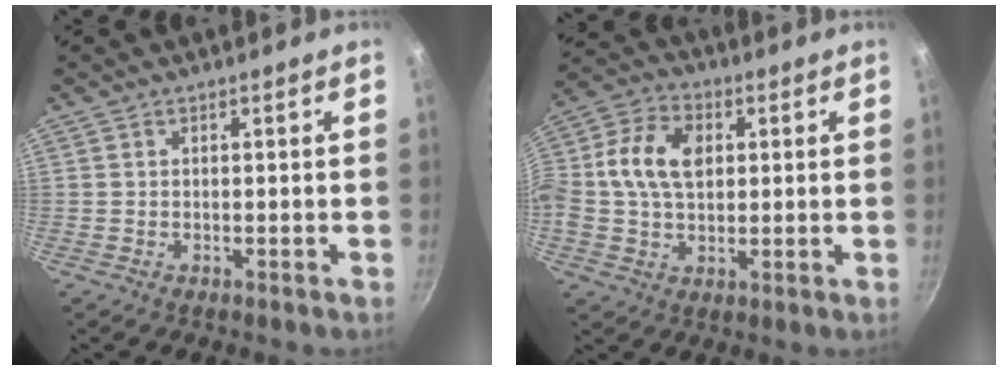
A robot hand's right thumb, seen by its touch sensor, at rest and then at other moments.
{"total": 12.7, "force": [1.8, 8.6, 9.1], "torque": [-0.160, 0.016, 0.015]}